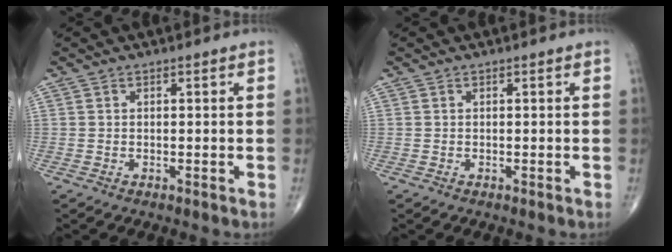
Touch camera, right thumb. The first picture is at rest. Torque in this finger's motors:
{"motor_torque": [-0.01, 0.01, -0.04, 0.04, 0.01]}